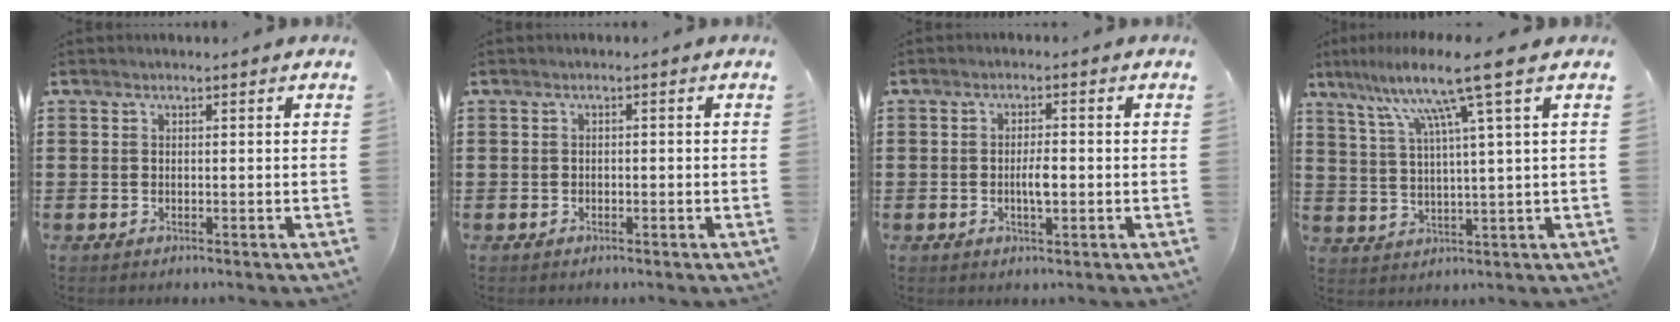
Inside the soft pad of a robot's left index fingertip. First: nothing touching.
{"total": 0.6, "force": [-0.5, 0.3, 0.2], "torque": [-0.007, -0.002, -0.010]}
{"total": 3.1, "force": [-0.4, 0.9, 2.9], "torque": [-0.054, 0.002, -0.009]}
{"total": 10.5, "force": [6.1, -0.8, 8.5], "torque": [-0.181, -0.015, 0.095]}